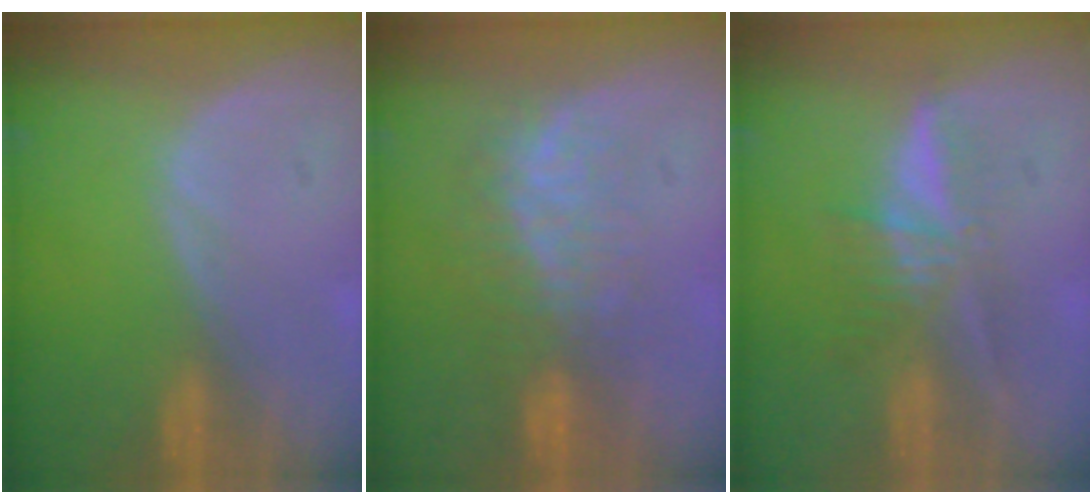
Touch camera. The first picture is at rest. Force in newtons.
{"total": 7.7, "press": 7.3, "slide": 2.7}
{"total": 5.8, "press": 5.5, "slide": 2.0}